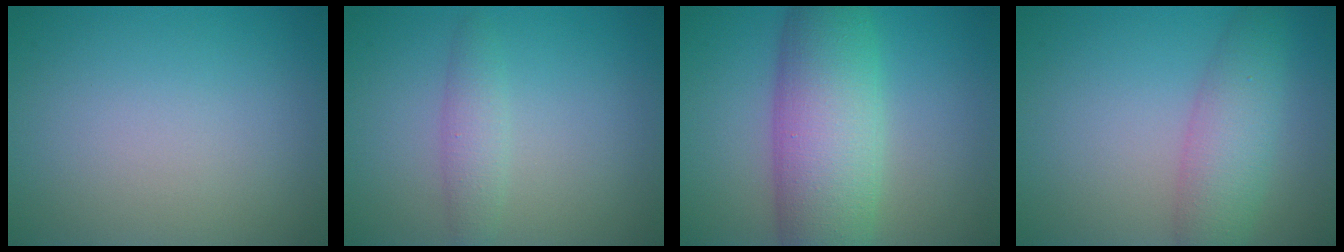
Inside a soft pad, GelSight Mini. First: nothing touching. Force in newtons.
{"total": 2.0, "press": 2.0, "slide": 0.1}
{"total": 9.3, "press": 9.3, "slide": 0.2}
{"total": 4.5, "press": 4.5, "slide": 0.2}